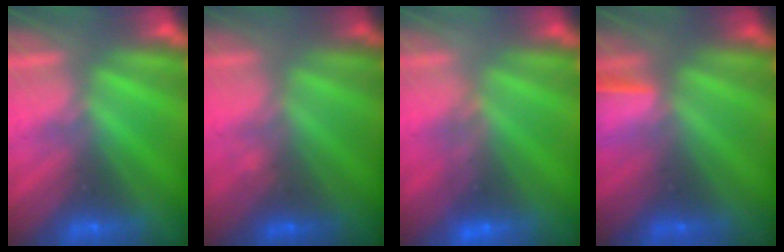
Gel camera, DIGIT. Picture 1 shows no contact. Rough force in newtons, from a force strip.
{"total": 1.9}
{"total": 4.4}
{"total": 1.6}